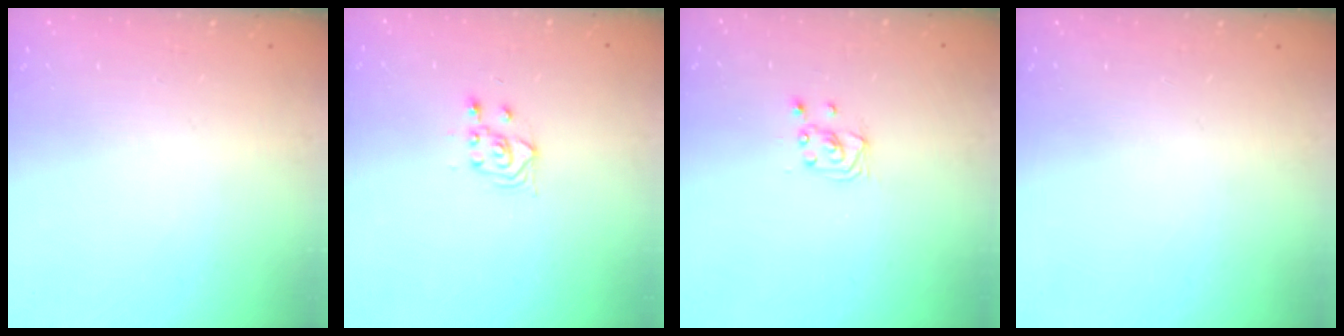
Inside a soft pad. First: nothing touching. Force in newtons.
{"total": 3.0, "press": 2.6, "slide": 1.3}
{"total": 2.5, "press": 2.5, "slide": 0.2}
{"total": 0.0}